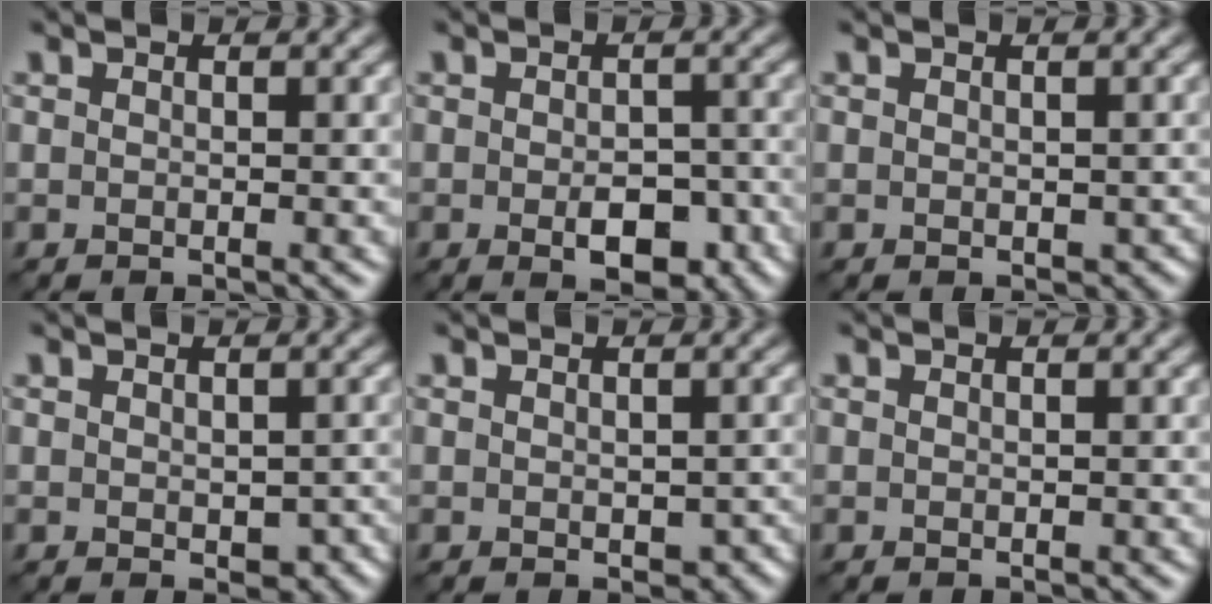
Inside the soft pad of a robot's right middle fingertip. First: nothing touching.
{"total": 4.9, "force": [-1.7, 2.6, 3.8], "torque": [-0.050, -0.006, -0.022]}
{"total": 1.0, "force": [0.0, 0.8, 0.7], "torque": [-0.010, -0.005, 0.003]}
{"total": 2.8, "force": [-0.4, 1.8, 2.1], "torque": [-0.028, -0.011, 0.001]}
{"total": 2.2, "force": [-0.3, 1.5, 1.6], "torque": [-0.022, -0.010, 0.002]}
{"total": 0.0}